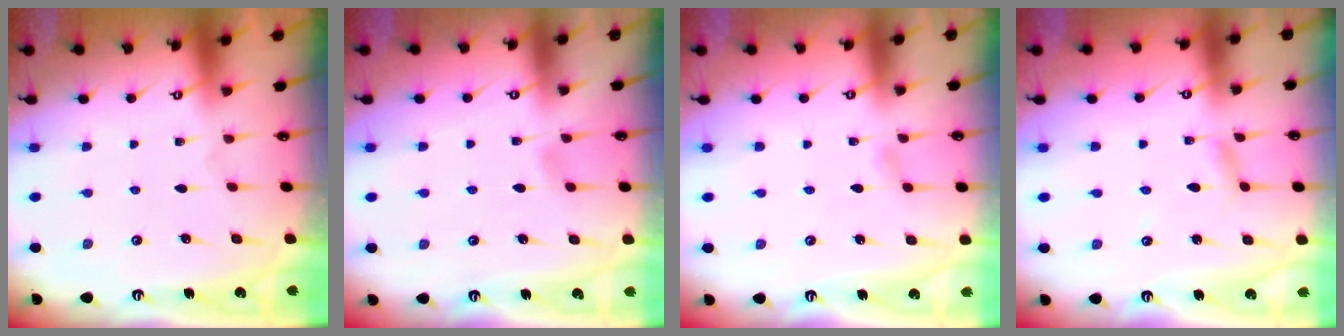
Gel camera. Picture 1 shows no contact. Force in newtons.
{"total": 3.7, "press": 3.7, "slide": 0.6}
{"total": 2.0, "press": 2.0, "slide": 0.3}
{"total": 2.6, "press": 2.6, "slide": 0.2}